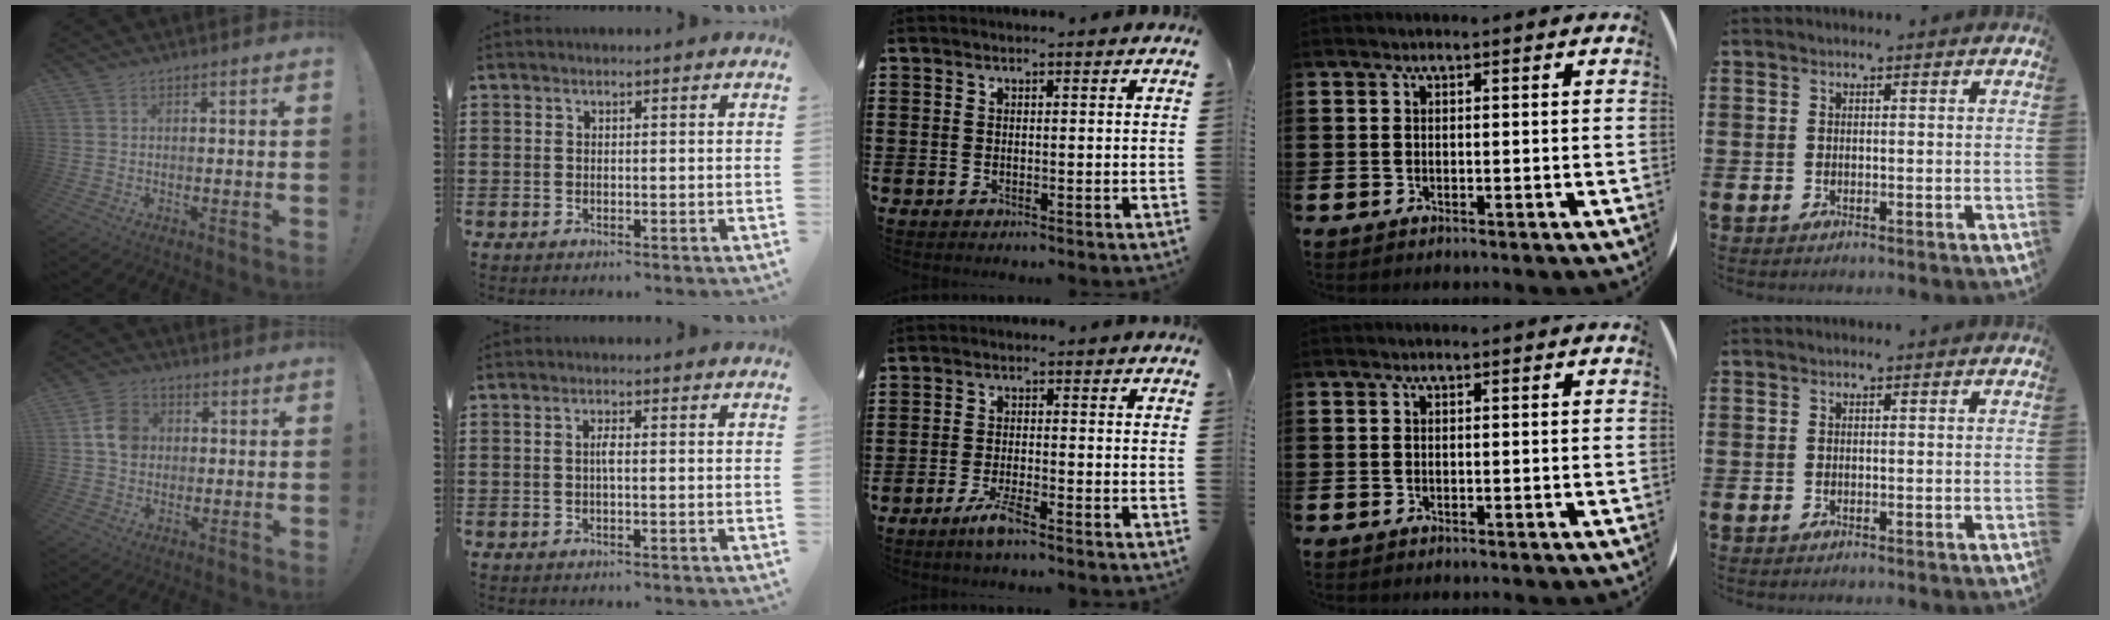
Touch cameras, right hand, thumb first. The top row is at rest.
{"thumb": {"total": 8.3, "force": [1.2, 7.2, 4.0], "torque": [-0.054, 0.014, 0.027]}, "index": {"total": 1.6, "force": [-0.2, 0.3, 1.6], "torque": [-0.032, 0.000, -0.004]}, "middle": {"total": 3.6, "force": [-2.3, 0.3, 2.7], "torque": [-0.065, -0.007, -0.047]}}